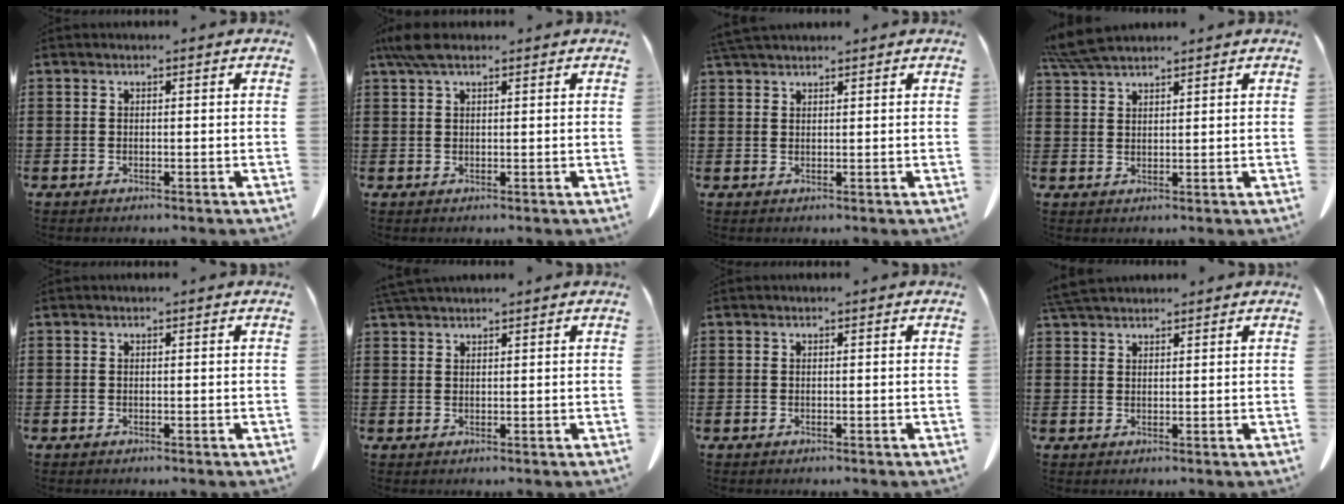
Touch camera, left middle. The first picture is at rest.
{"total": 3.7, "force": [2.3, 1.1, 2.7], "torque": [-0.060, 0.003, 0.043]}
{"total": 2.3, "force": [2.2, 0.3, 0.7], "torque": [-0.020, -0.001, 0.044]}
{"total": 4.9, "force": [4.3, 0.7, 2.2], "torque": [-0.057, -0.007, 0.084]}
{"total": 0.0}
{"total": 1.9, "force": [1.8, 0.2, 0.6], "torque": [-0.017, 0.000, 0.037]}
{"total": 0.0}
{"total": 3.4, "force": [3.1, 0.7, 1.2], "torque": [-0.032, -0.002, 0.062]}